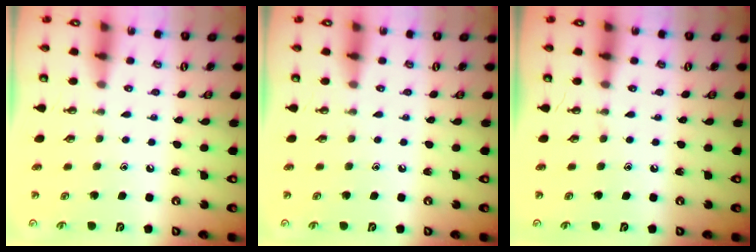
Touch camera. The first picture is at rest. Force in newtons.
{"total": 0.0}
{"total": 0.0}